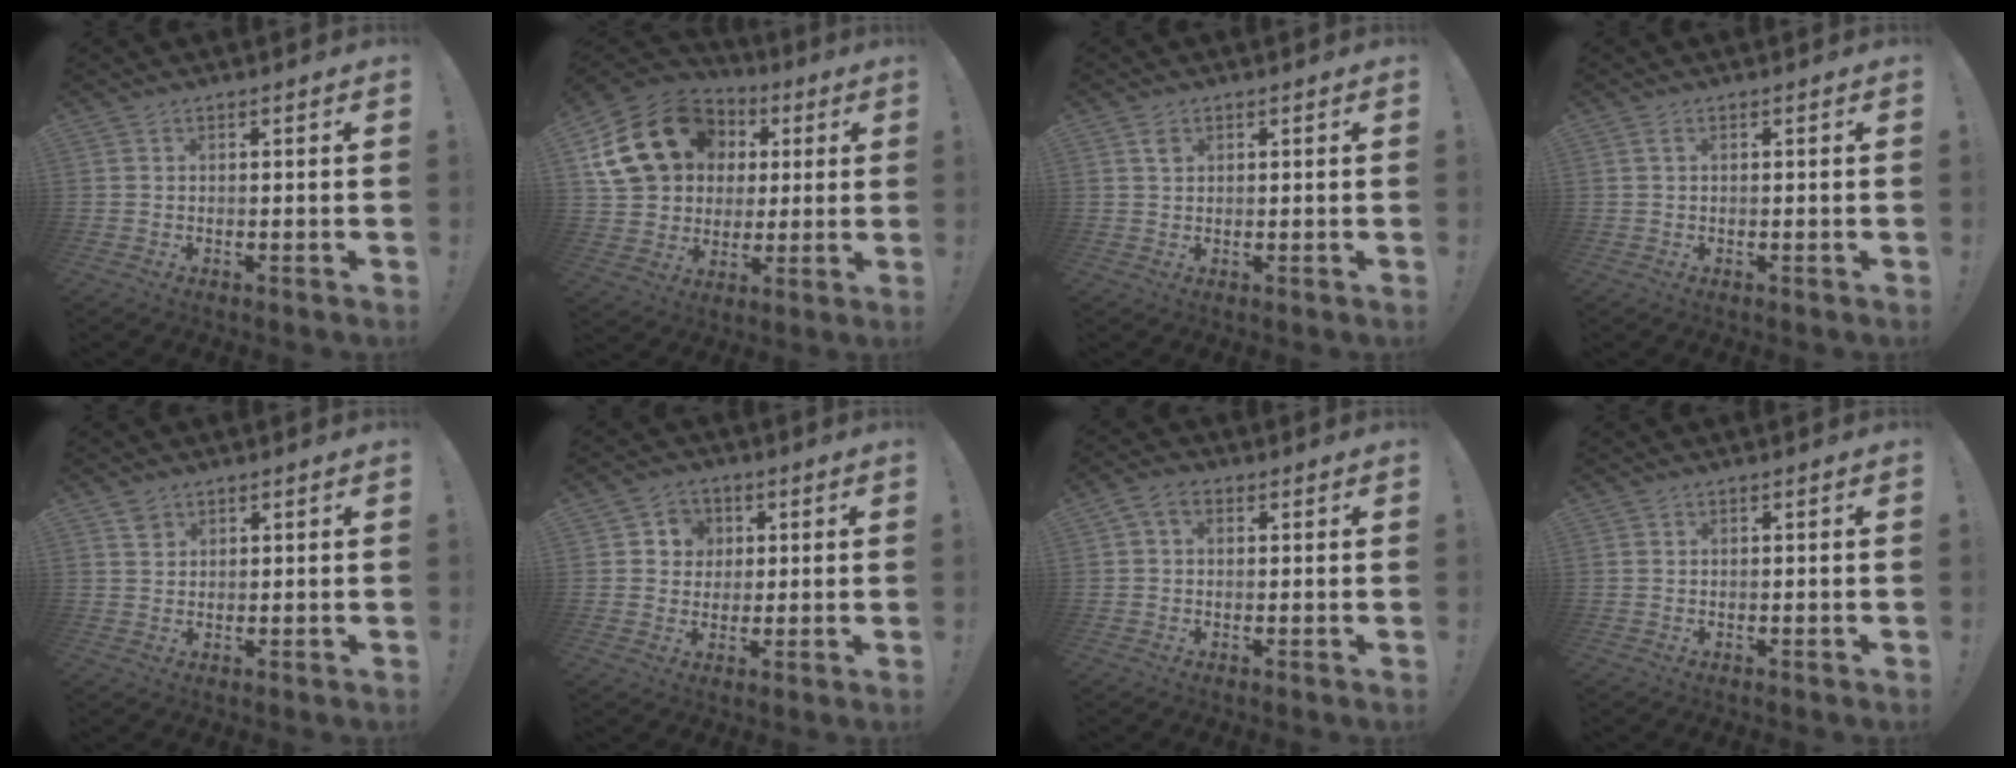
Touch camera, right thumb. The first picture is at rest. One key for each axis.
{"total": 22.3, "fx": 7.3, "fy": 17.5, "fz": 11.6, "tx": -0.185, "ty": -0.015, "tz": 0.166}
{"total": 1.9, "fx": 1.1, "fy": 1.2, "fz": 1.1, "tx": -0.007, "ty": -0.005, "tz": 0.016}
{"total": 1.0, "fx": 0.3, "fy": 0.1, "fz": 1.0, "tx": -0.020, "ty": 0.001, "tz": 0.004}
{"total": 2.2, "fx": 1.5, "fy": 1.6, "fz": 0.6, "tx": 0.003, "ty": -0.008, "tz": 0.026}
{"total": 5.9, "fx": 1.1, "fy": 5.7, "fz": 1.0, "tx": -0.015, "ty": -0.006, "tz": 0.021}
{"total": 4.0, "fx": 1.1, "fy": 2.7, "fz": 2.7, "tx": -0.047, "ty": 0.004, "tz": 0.021}
{"total": 0.0}